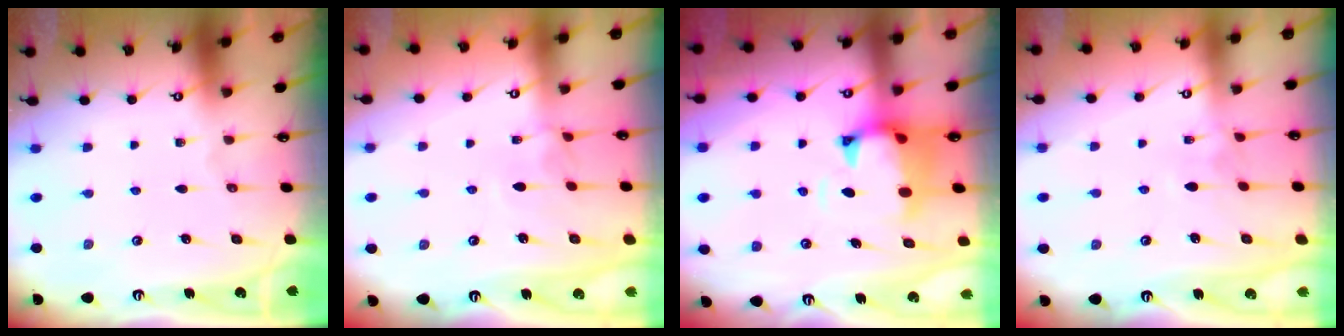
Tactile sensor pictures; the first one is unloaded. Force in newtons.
{"total": 4.7, "press": 4.7, "slide": 0.1}
{"total": 1.5, "press": 1.1, "slide": 1.1}
{"total": 3.0, "press": 2.9, "slide": 0.3}